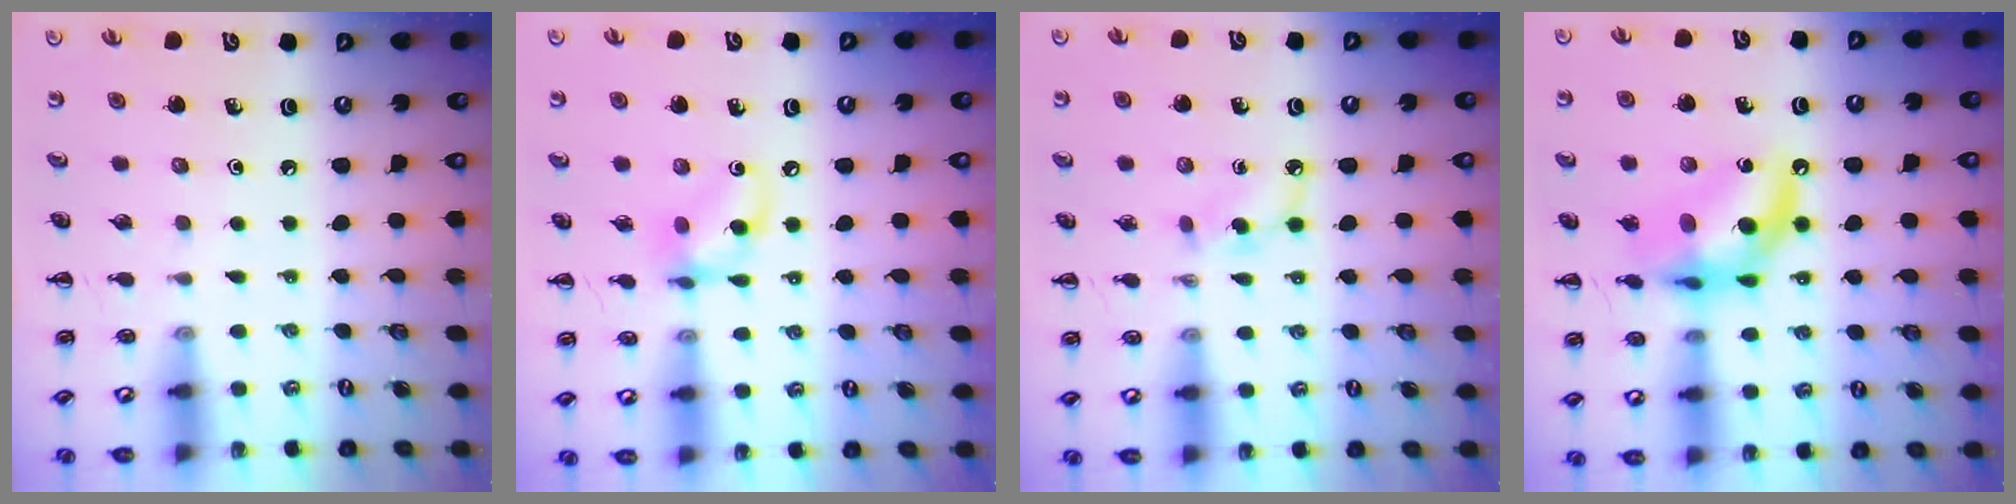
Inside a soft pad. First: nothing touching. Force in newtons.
{"total": 8.5, "press": 8.5, "slide": 0.7}
{"total": 5.1, "press": 4.9, "slide": 1.3}
{"total": 13.4, "press": 13.0, "slide": 3.6}